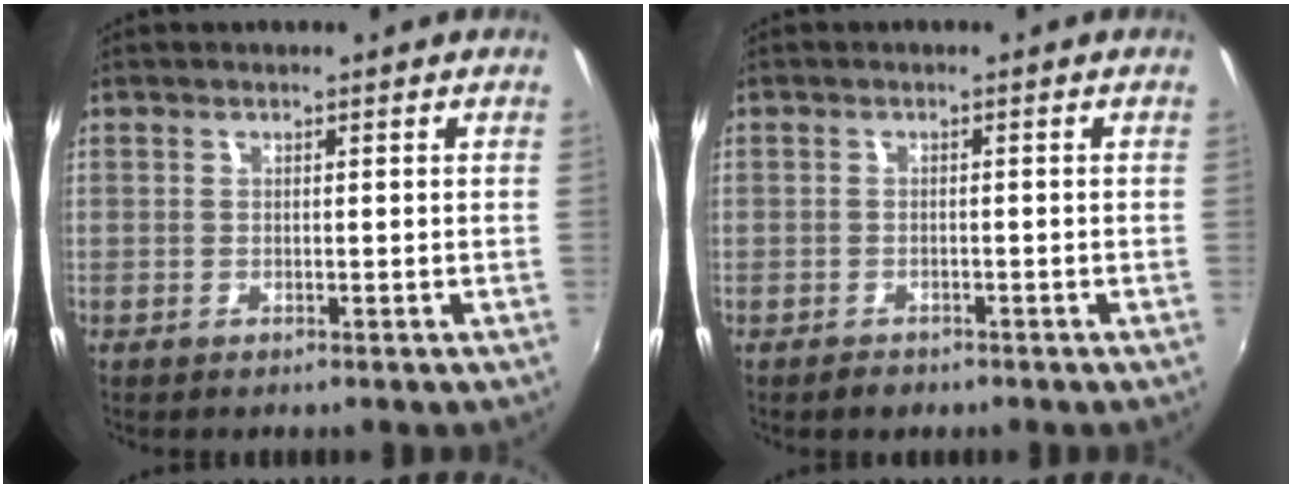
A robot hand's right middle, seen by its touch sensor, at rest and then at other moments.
{"total": 1.9, "force": [-1.4, 1.2, 0.4], "torque": [-0.011, 0.000, -0.021]}